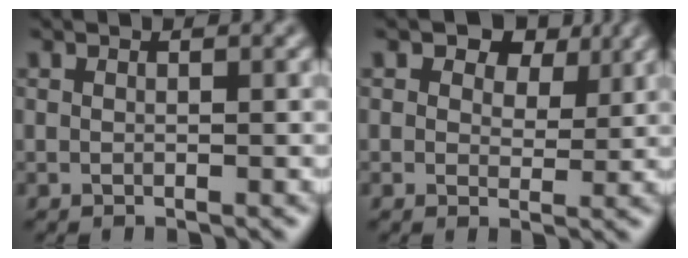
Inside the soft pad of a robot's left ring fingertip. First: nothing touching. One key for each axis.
{"total": 5.3, "fx": 3.6, "fy": 2.9, "fz": 2.5, "tx": -0.039, "ty": 0.014, "tz": 0.035}